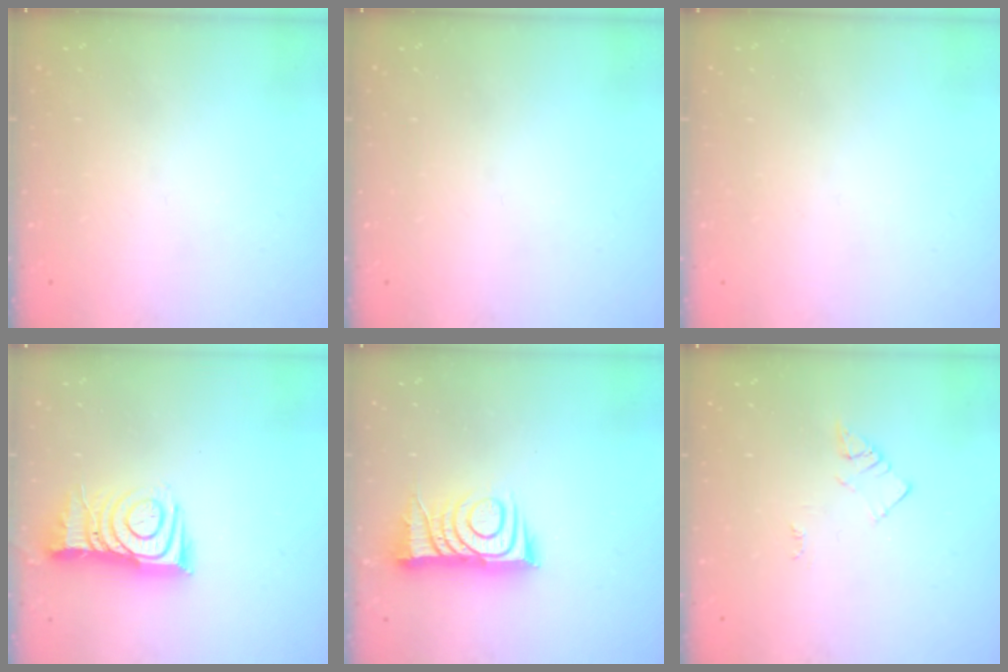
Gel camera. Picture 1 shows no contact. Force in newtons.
{"total": 0.0}
{"total": 1.8, "press": 1.7, "slide": 0.1}
{"total": 11.5, "press": 11.5, "slide": 0.9}
{"total": 11.7, "press": 11.6, "slide": 0.9}
{"total": 2.4, "press": 2.4, "slide": 0.3}